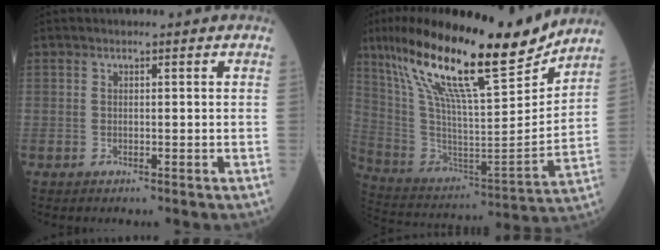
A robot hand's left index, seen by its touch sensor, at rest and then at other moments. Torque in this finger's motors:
{"motor_torque": [1.06, -1.07, 0.66, 0.21]}